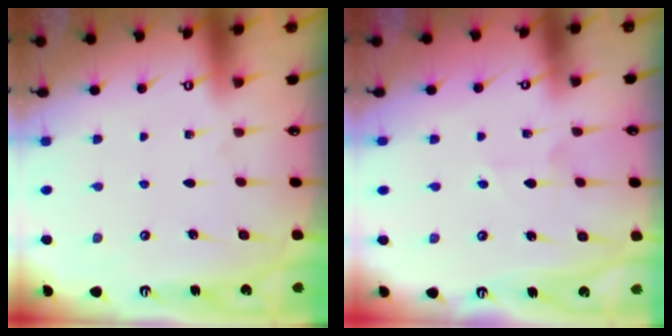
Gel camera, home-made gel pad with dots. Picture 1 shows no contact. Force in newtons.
{"total": 2.8, "press": 2.8, "slide": 0.3}